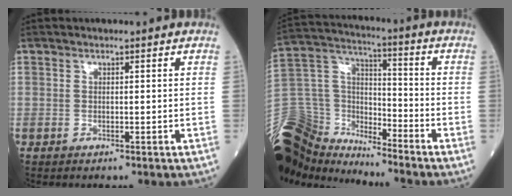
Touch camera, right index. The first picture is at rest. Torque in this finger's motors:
{"motor_torque": [1.08, -1.06, 0.08, -0.05]}